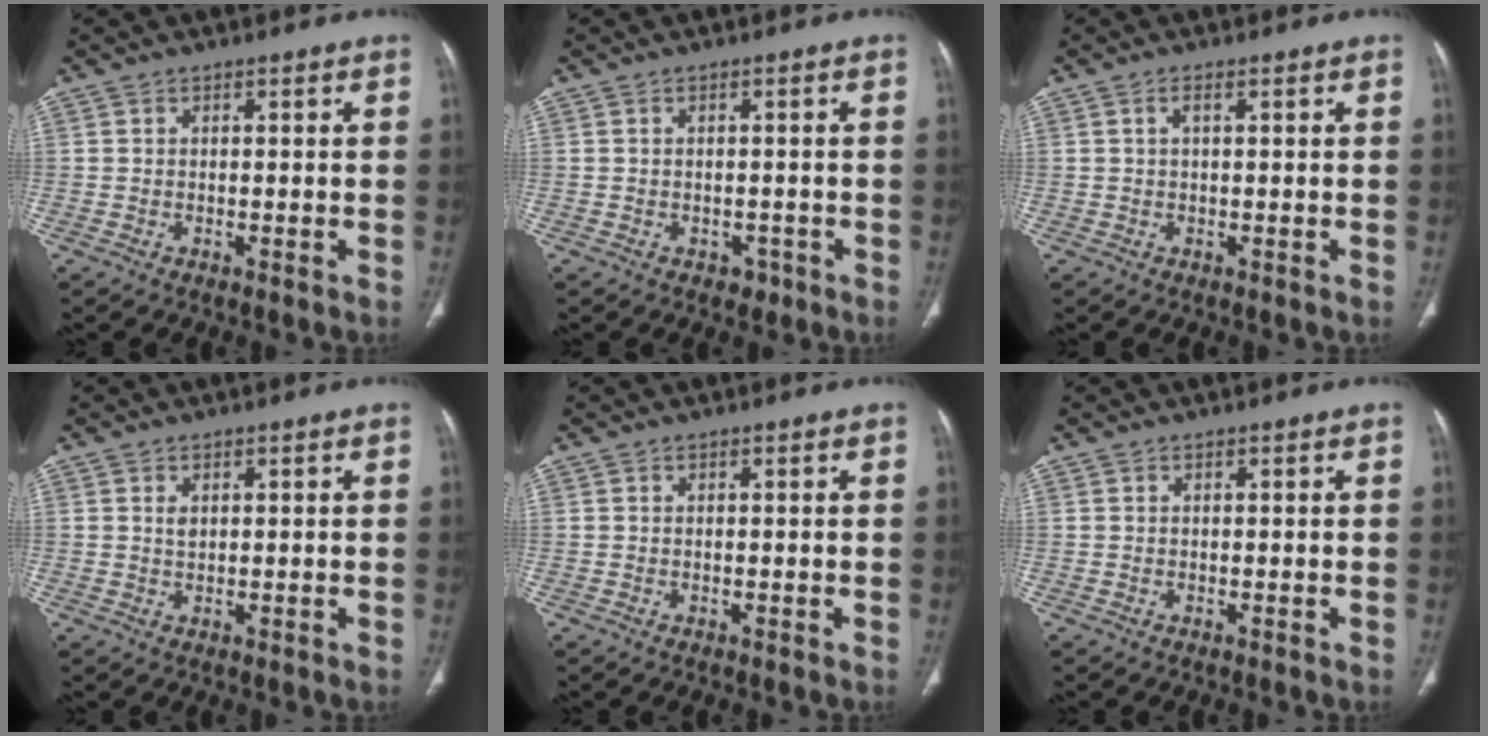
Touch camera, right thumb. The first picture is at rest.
{"total": 1.7, "force": [-0.9, 1.4, 0.7], "torque": [-0.001, 0.004, -0.008]}
{"total": 1.3, "force": [0.4, 0.4, 1.1], "torque": [-0.026, 0.005, 0.007]}
{"total": 1.4, "force": [0.5, 0.9, 0.9], "torque": [-0.011, -0.003, 0.013]}
{"total": 0.0}
{"total": 0.0}